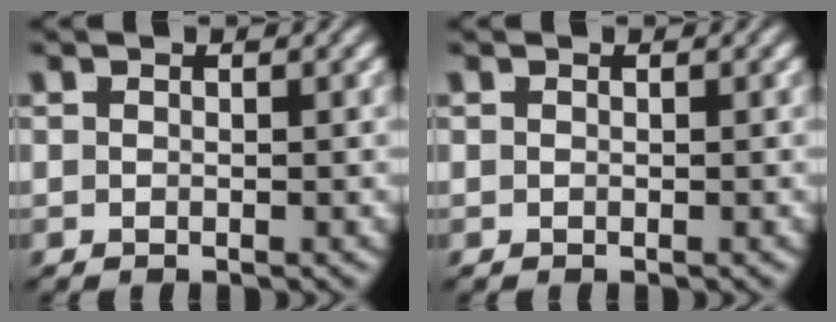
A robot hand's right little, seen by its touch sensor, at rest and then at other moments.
{"total": 0.0}